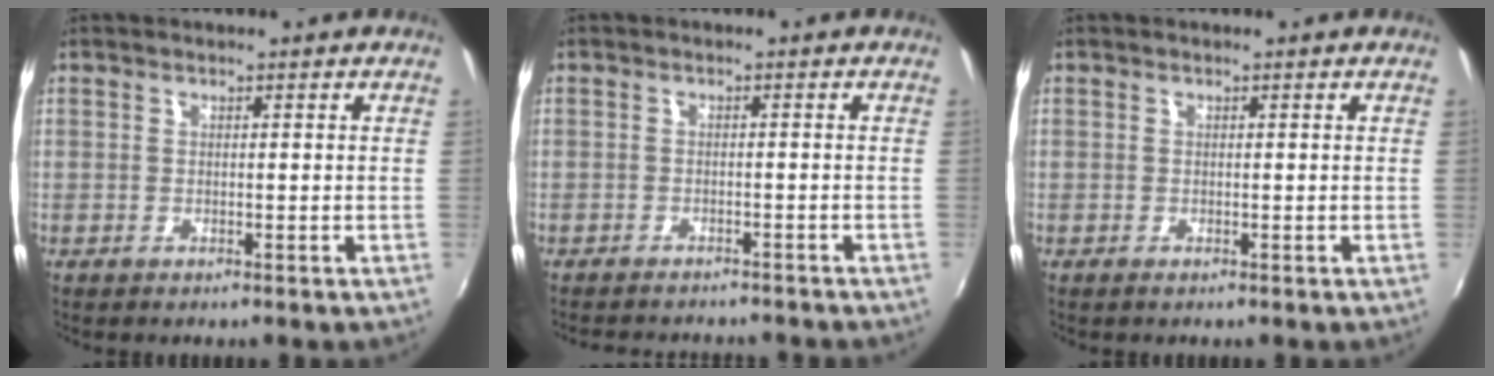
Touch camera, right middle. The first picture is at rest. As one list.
[{"total": 7.3, "force": [-6.7, 1.4, 2.6], "torque": [-0.062, -0.014, -0.094]}, {"total": 0.0}]